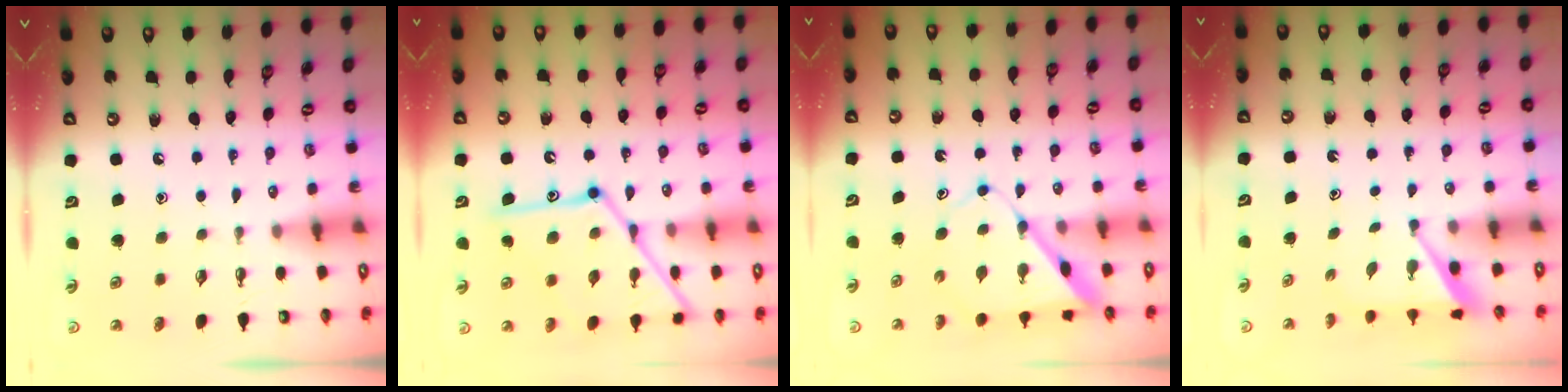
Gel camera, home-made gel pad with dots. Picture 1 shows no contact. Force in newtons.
{"total": 17.1, "press": 17.1, "slide": 1.1}
{"total": 8.0, "press": 8.0, "slide": 0.7}
{"total": 3.9, "press": 3.9, "slide": 0.3}